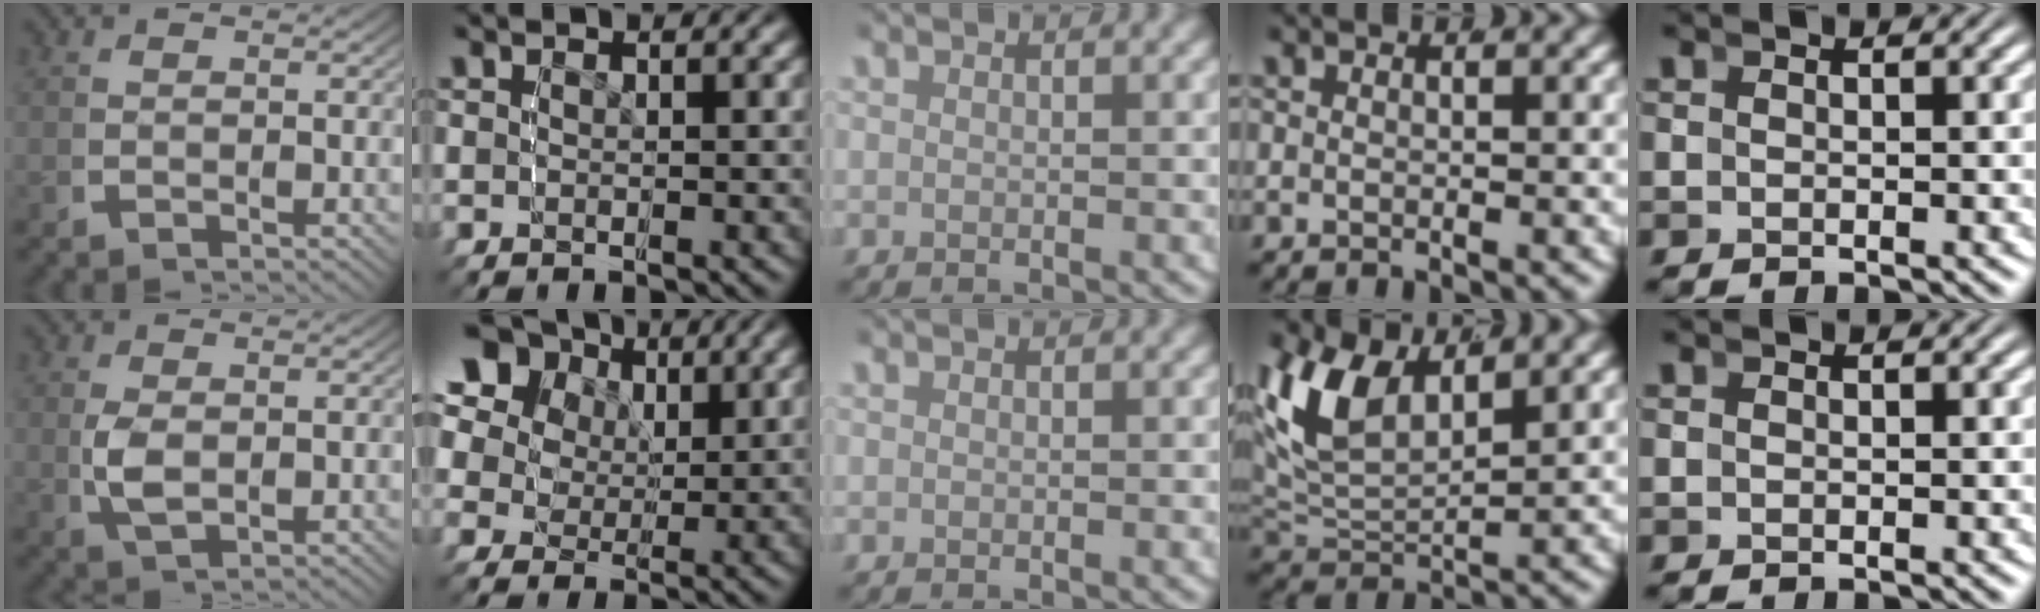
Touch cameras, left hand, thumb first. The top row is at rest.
{"thumb": {"total": 3.1, "force": [0.3, 1.8, 2.5], "torque": [-0.068, -0.011, 0.020]}, "index": {"total": 13.0, "force": [5.5, 10.0, 6.2], "torque": [-0.121, 0.011, 0.077]}, "ring": {"total": 7.0, "force": [2.5, 4.3, 5.0], "torque": [-0.128, -0.015, 0.055]}}